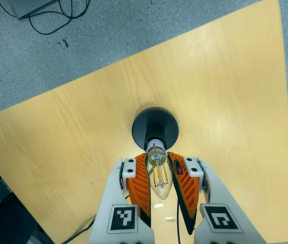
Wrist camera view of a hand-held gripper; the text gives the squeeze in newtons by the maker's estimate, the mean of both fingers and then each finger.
{"total": 19.0, "left": 19.2, "right": 18.8}